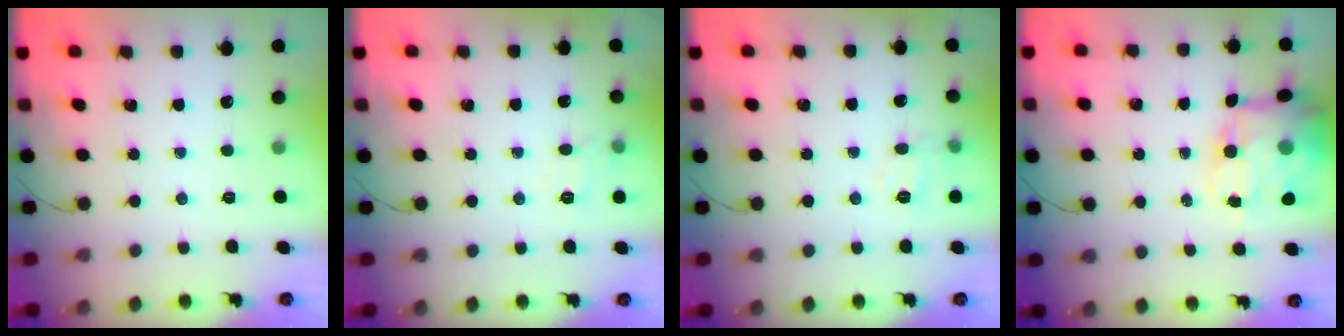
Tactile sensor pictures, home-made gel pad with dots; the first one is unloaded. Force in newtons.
{"total": 7.0, "press": 6.8, "slide": 1.5}
{"total": 8.7, "press": 8.6, "slide": 1.4}
{"total": 14.3, "press": 13.9, "slide": 3.5}